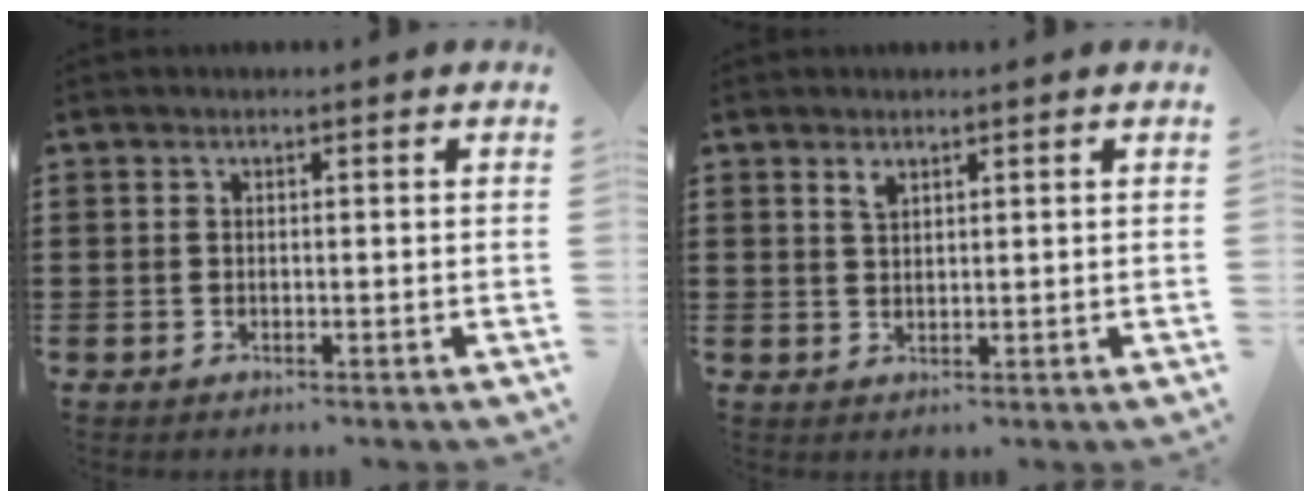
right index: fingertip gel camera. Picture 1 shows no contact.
{"total": 1.6, "force": [1.2, 0.7, 0.8], "torque": [-0.019, 0.003, 0.022]}